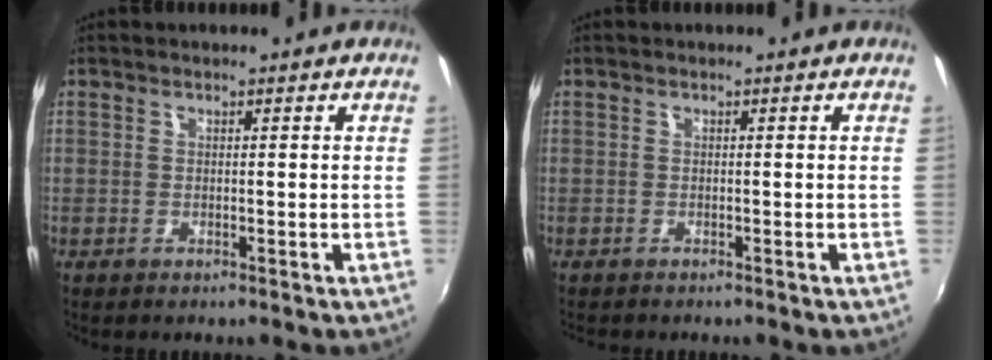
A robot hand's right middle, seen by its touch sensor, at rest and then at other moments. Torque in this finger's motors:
{"motor_torque": [1.00, -1.14, 0.15, 0.04]}